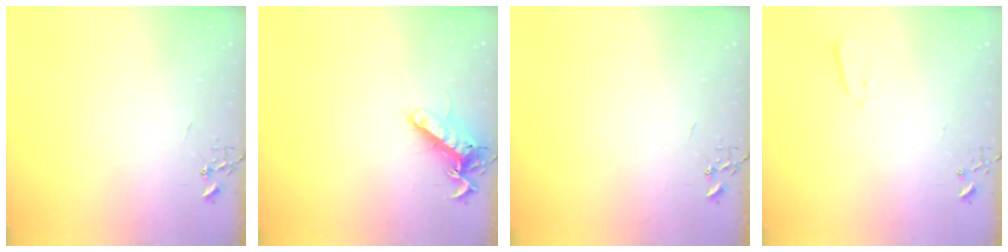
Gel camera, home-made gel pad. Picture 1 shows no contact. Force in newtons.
{"total": 13.2, "press": 13.2, "slide": 1.3}
{"total": 0.0}
{"total": 2.5, "press": 2.5, "slide": 0.4}